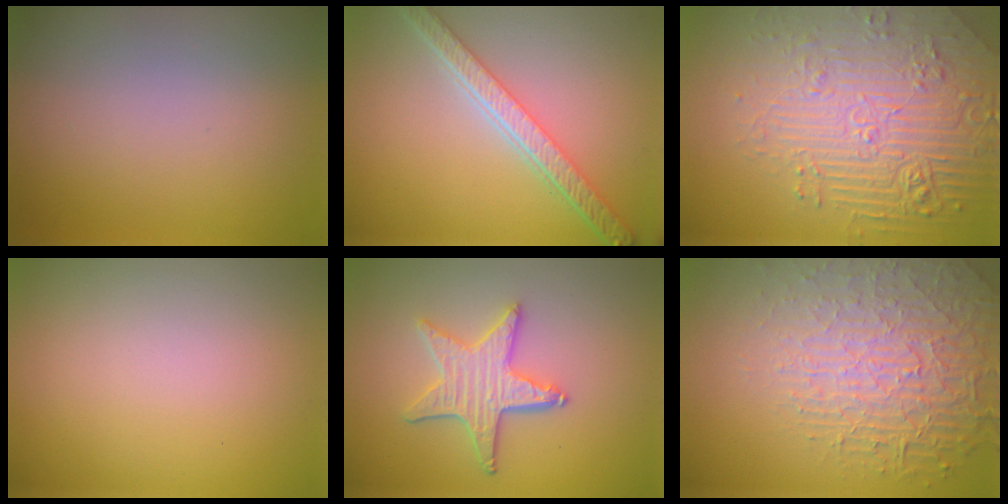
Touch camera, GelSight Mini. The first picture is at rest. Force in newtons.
{"total": 5.3, "press": 4.1, "slide": 3.3}
{"total": 7.3, "press": 5.8, "slide": 4.5}
{"total": 0.0}
{"total": 4.3, "press": 3.7, "slide": 2.2}
{"total": 7.4, "press": 5.3, "slide": 5.1}